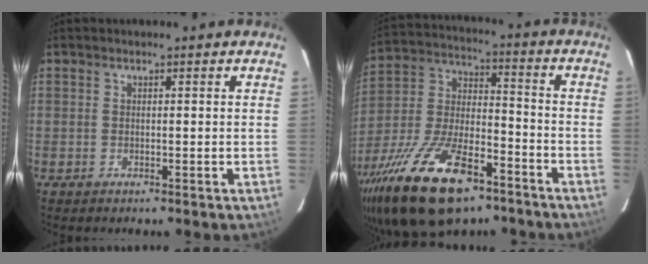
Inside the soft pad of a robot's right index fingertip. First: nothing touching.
{"total": 25.0, "force": [-15.5, 10.4, 16.7], "torque": [-0.337, -0.025, -0.263]}